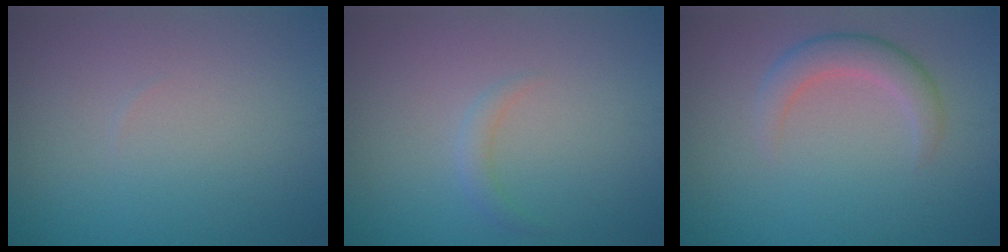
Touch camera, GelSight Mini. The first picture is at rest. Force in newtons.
{"total": 1.1, "press": 1.1, "slide": 0.0}
{"total": 2.9, "press": 2.9, "slide": 0.2}